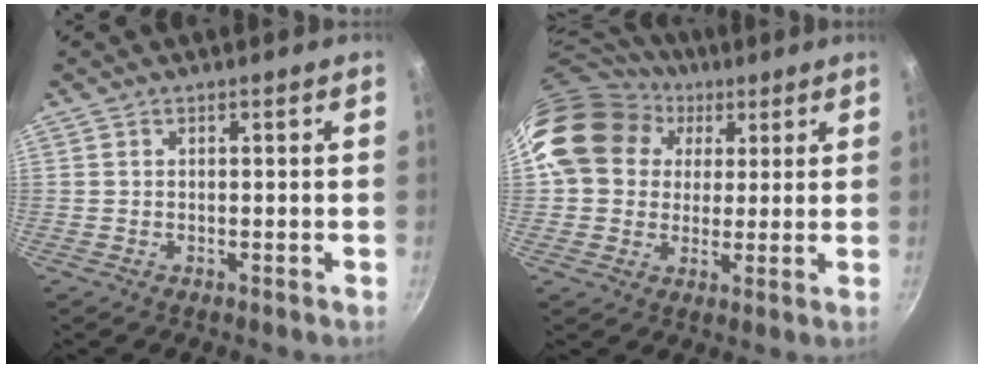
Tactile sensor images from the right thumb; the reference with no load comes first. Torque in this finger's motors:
{"motor_torque": [-0.84, 1.79, 0.37, -0.29, 0.29]}